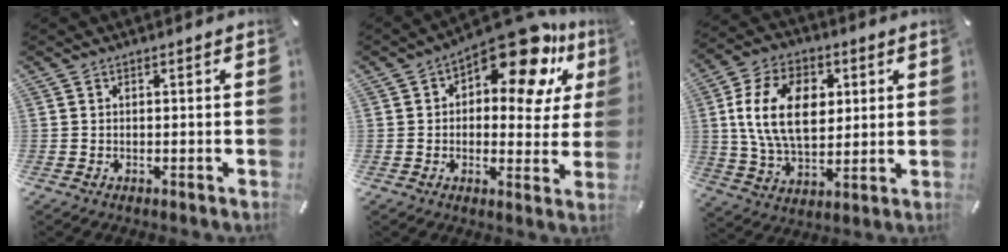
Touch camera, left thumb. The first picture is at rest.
{"total": 17.0, "force": [10.5, 7.4, 11.2], "torque": [-0.148, -0.077, 0.170]}
{"total": 15.9, "force": [3.2, 10.5, 11.4], "torque": [-0.231, 0.011, 0.055]}